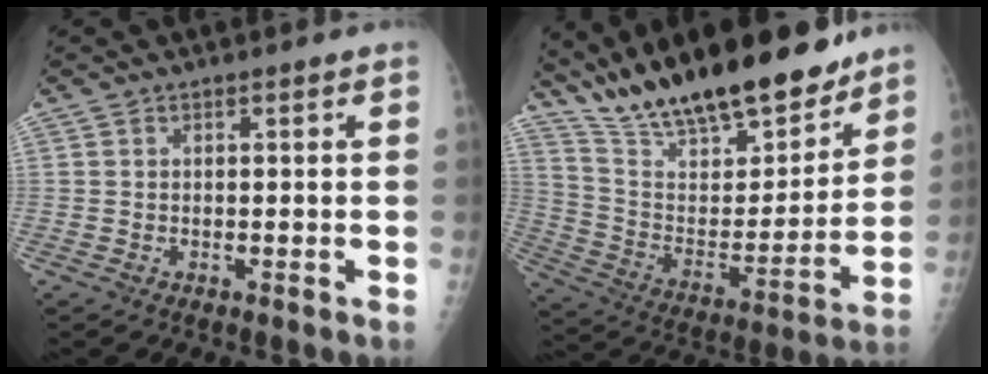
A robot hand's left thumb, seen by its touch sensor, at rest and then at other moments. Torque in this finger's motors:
{"motor_torque": [1.94, 0.95, 1.43, -1.34, 0.13]}